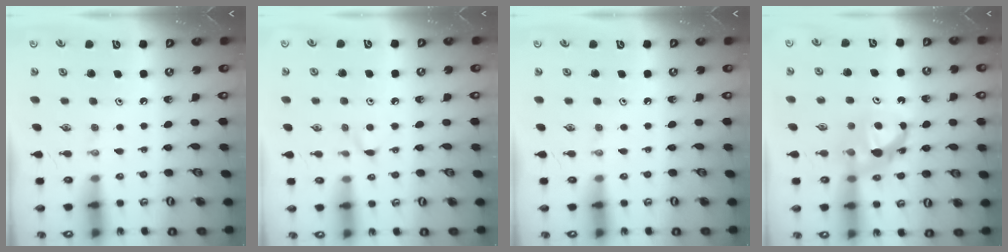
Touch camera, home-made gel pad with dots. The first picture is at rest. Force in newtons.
{"total": 4.2, "press": 4.2, "slide": 0.5}
{"total": 0.0}
{"total": 7.1, "press": 7.1, "slide": 0.3}